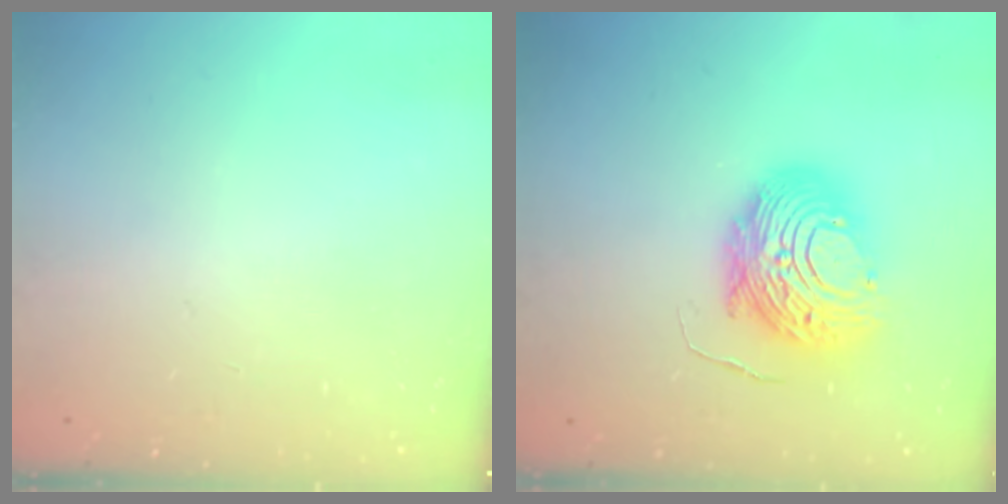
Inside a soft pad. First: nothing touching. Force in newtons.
{"total": 14.4, "press": 14.4, "slide": 1.3}